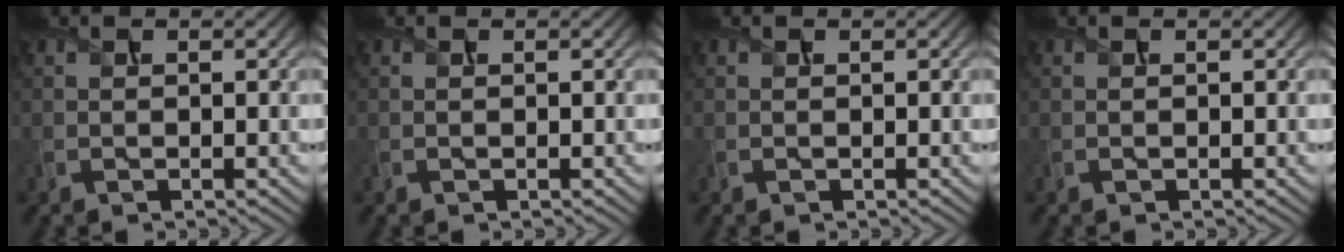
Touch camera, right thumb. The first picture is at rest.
{"total": 0.0}
{"total": 0.0}
{"total": 0.0}